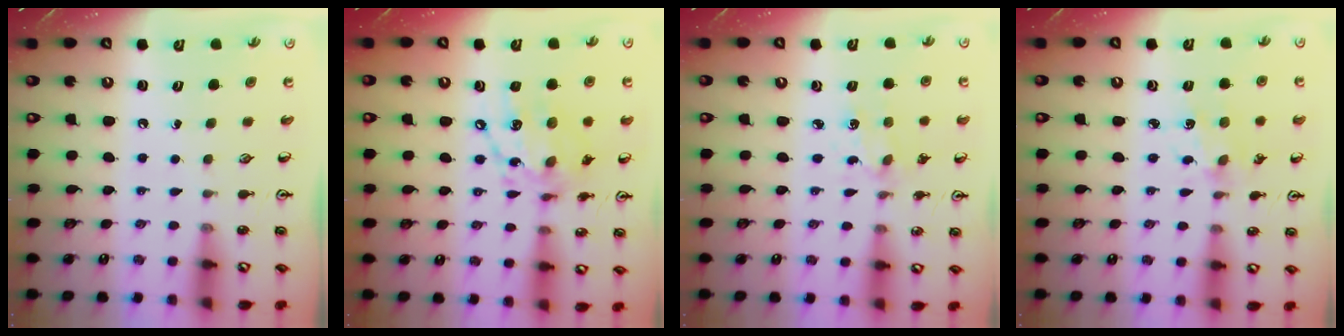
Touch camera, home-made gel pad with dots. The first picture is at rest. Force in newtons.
{"total": 13.4, "press": 13.4, "slide": 1.0}
{"total": 2.0, "press": 2.0, "slide": 0.2}
{"total": 2.9, "press": 2.8, "slide": 0.3}